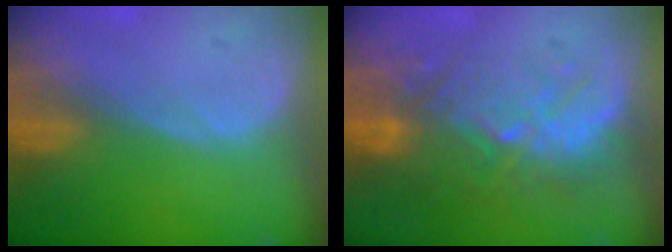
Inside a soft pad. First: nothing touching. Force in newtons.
{"total": 10.5, "press": 9.6, "slide": 4.1}